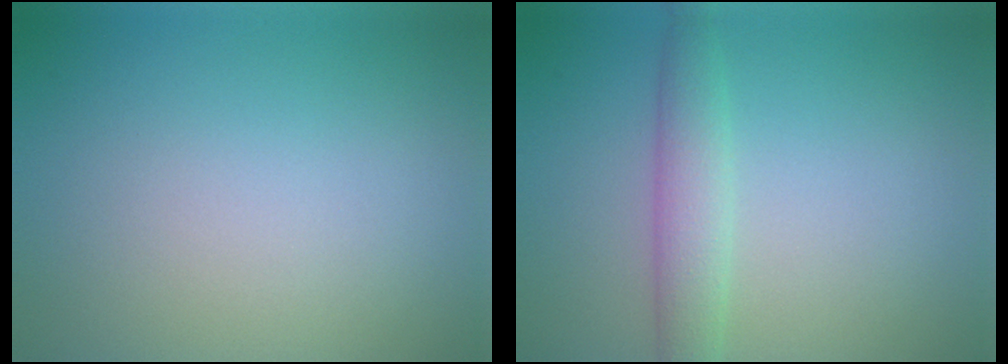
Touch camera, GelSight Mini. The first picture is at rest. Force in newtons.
{"total": 2.9, "press": 2.9, "slide": 0.0}